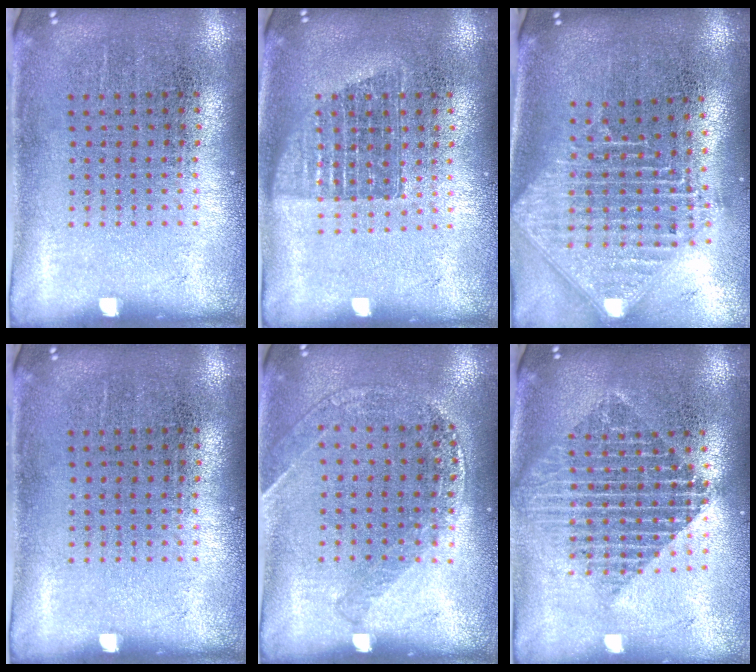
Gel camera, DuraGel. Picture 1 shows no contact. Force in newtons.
{"total": 1.3, "press": 1.1, "slide": 0.8}
{"total": 2.5, "press": 1.9, "slide": 1.7}
{"total": 0.0}
{"total": 1.2, "press": 1.2, "slide": 0.1}
{"total": 2.1, "press": 1.7, "slide": 1.2}